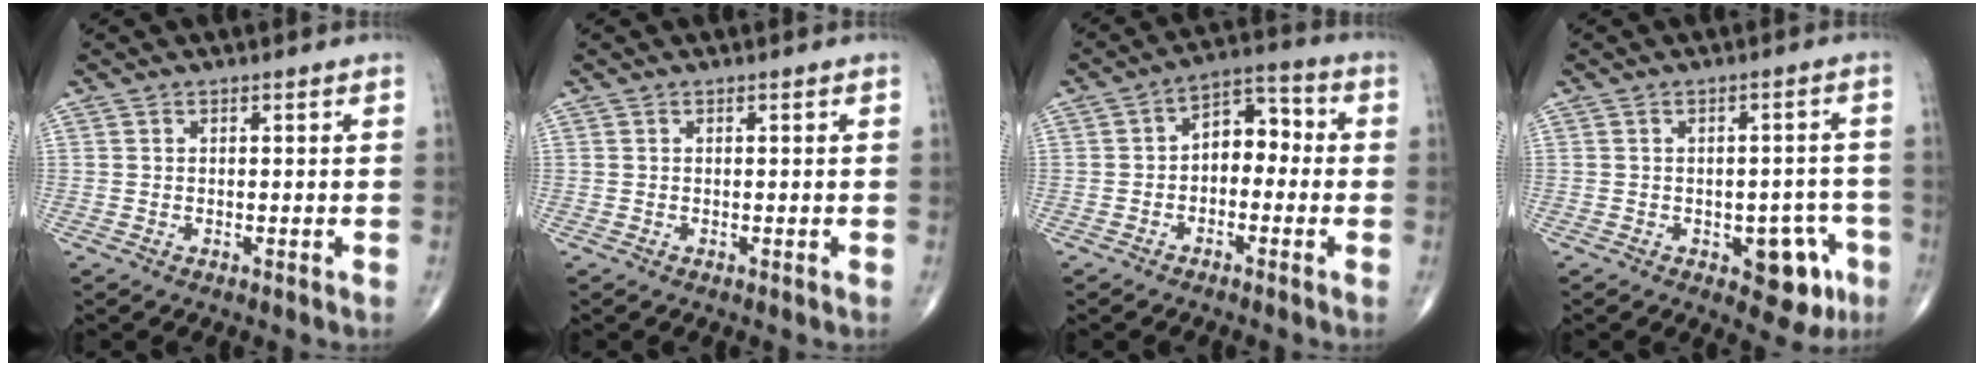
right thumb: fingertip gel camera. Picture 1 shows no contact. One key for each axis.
{"total": 0.0}
{"total": 7.4, "fx": -0.8, "fy": 5.0, "fz": 5.4, "tx": -0.055, "ty": 0.038, "tz": -0.028}
{"total": 8.2, "fx": -3.5, "fy": 4.3, "fz": 6.1, "tx": -0.036, "ty": 0.019, "tz": -0.038}